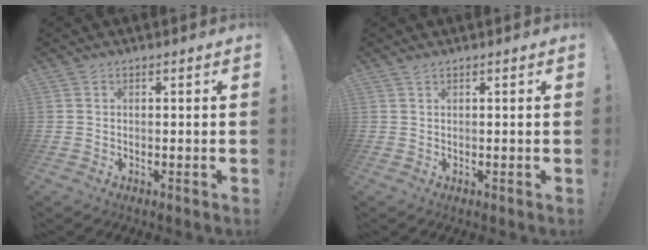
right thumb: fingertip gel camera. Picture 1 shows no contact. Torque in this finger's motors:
{"motor_torque": [0.08, -0.02, 0.16, 0.02, 0.00]}